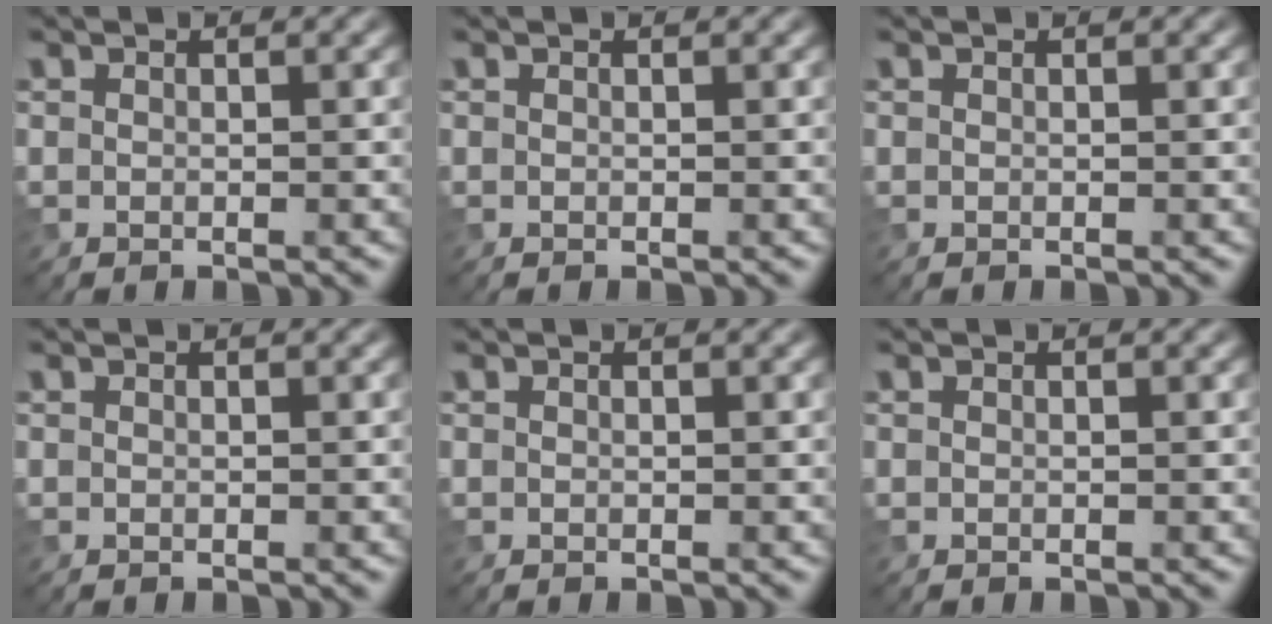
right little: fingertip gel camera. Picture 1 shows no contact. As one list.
[{"total": 0.0}, {"total": 0.0}, {"total": 0.0}, {"total": 0.0}, {"total": 0.0}]